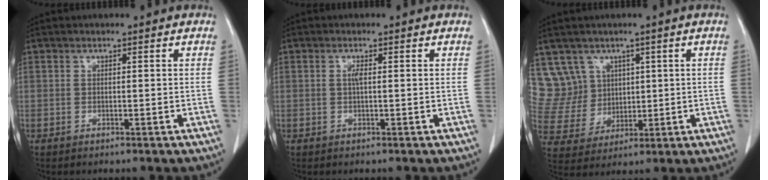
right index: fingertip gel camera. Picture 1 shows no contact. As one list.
[{"total": 1.0, "force": [0.2, 0.2, 1.0], "torque": [-0.022, 0.000, 0.001]}, {"total": 8.6, "force": [4.4, 7.3, 0.3], "torque": [-0.016, 0.034, 0.105]}]